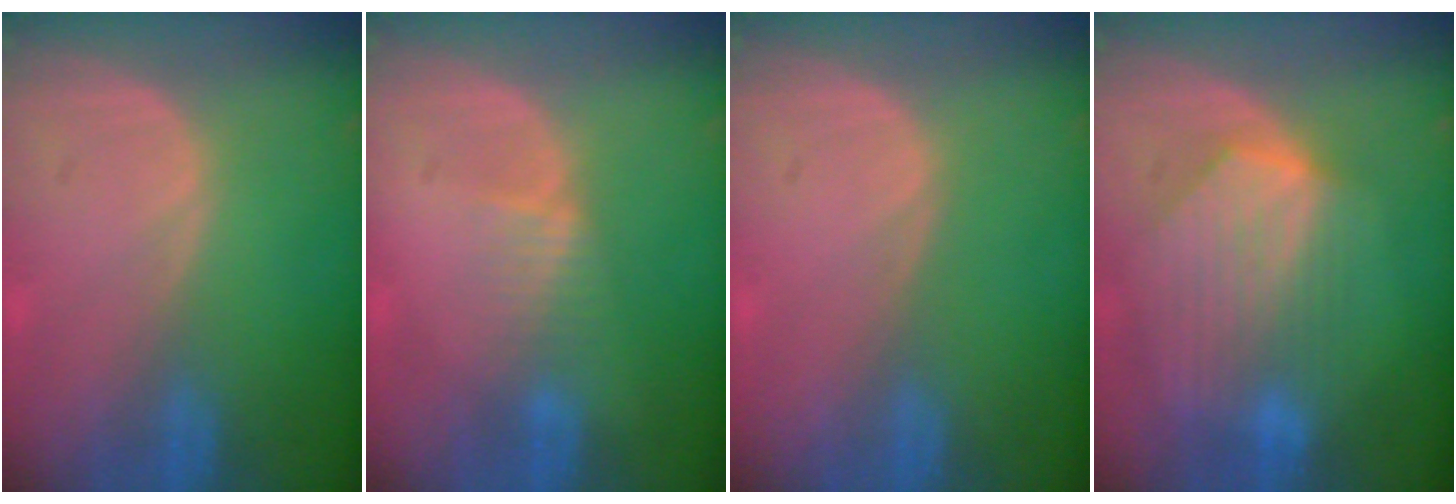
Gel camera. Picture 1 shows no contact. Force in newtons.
{"total": 2.4, "press": 2.4, "slide": 0.2}
{"total": 0.0}
{"total": 8.6, "press": 7.8, "slide": 3.5}